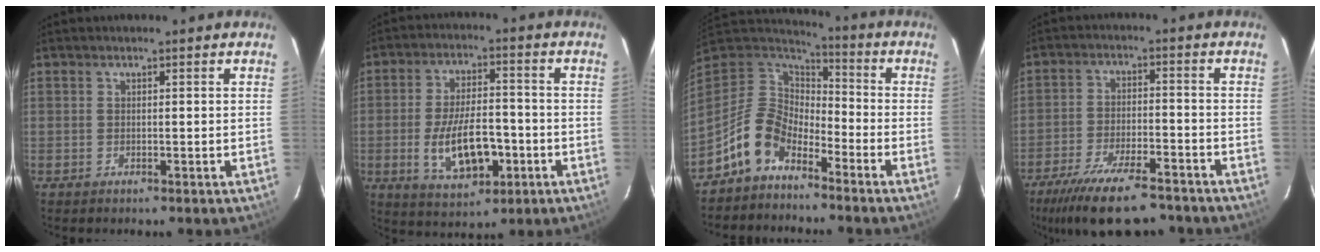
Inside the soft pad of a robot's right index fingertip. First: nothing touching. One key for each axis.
{"total": 12.2, "fx": -3.5, "fy": 5.7, "fz": 10.2, "tx": -0.197, "ty": -0.005, "tz": -0.045}
{"total": 11.2, "fx": -7.3, "fy": 6.6, "fz": 5.4, "tx": -0.122, "ty": 0.025, "tz": -0.145}
{"total": 15.8, "fx": -12.6, "fy": 4.3, "fz": 8.5, "tx": -0.180, "ty": -0.025, "tz": -0.203}